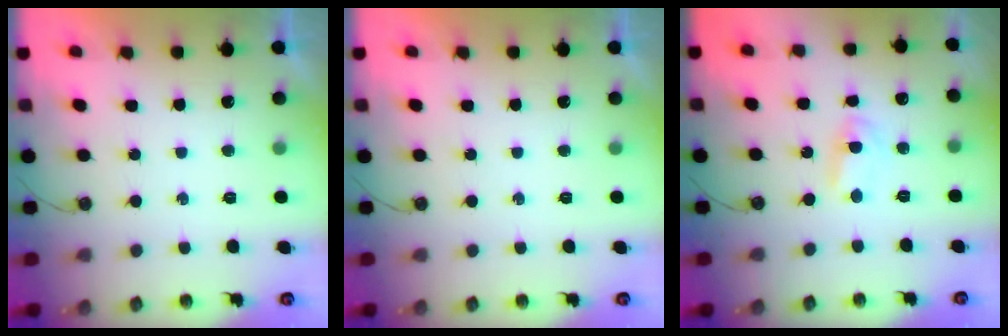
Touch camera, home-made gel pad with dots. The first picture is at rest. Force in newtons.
{"total": 0.0}
{"total": 1.9, "press": 1.9, "slide": 0.2}